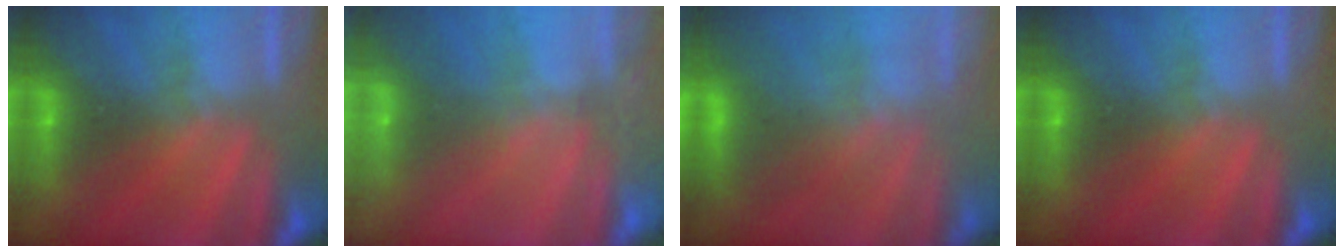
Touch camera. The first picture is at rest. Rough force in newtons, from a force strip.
{"total": 2.4}
{"total": 3.8}
{"total": 0.0}